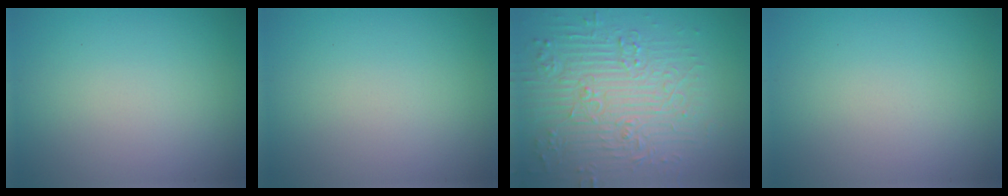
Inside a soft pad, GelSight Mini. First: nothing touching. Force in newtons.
{"total": 0.0}
{"total": 7.5, "press": 5.9, "slide": 4.6}
{"total": 0.0}